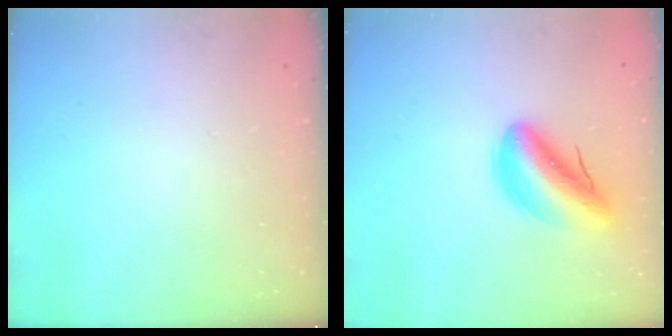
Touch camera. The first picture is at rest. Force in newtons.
{"total": 9.4, "press": 8.9, "slide": 3.0}